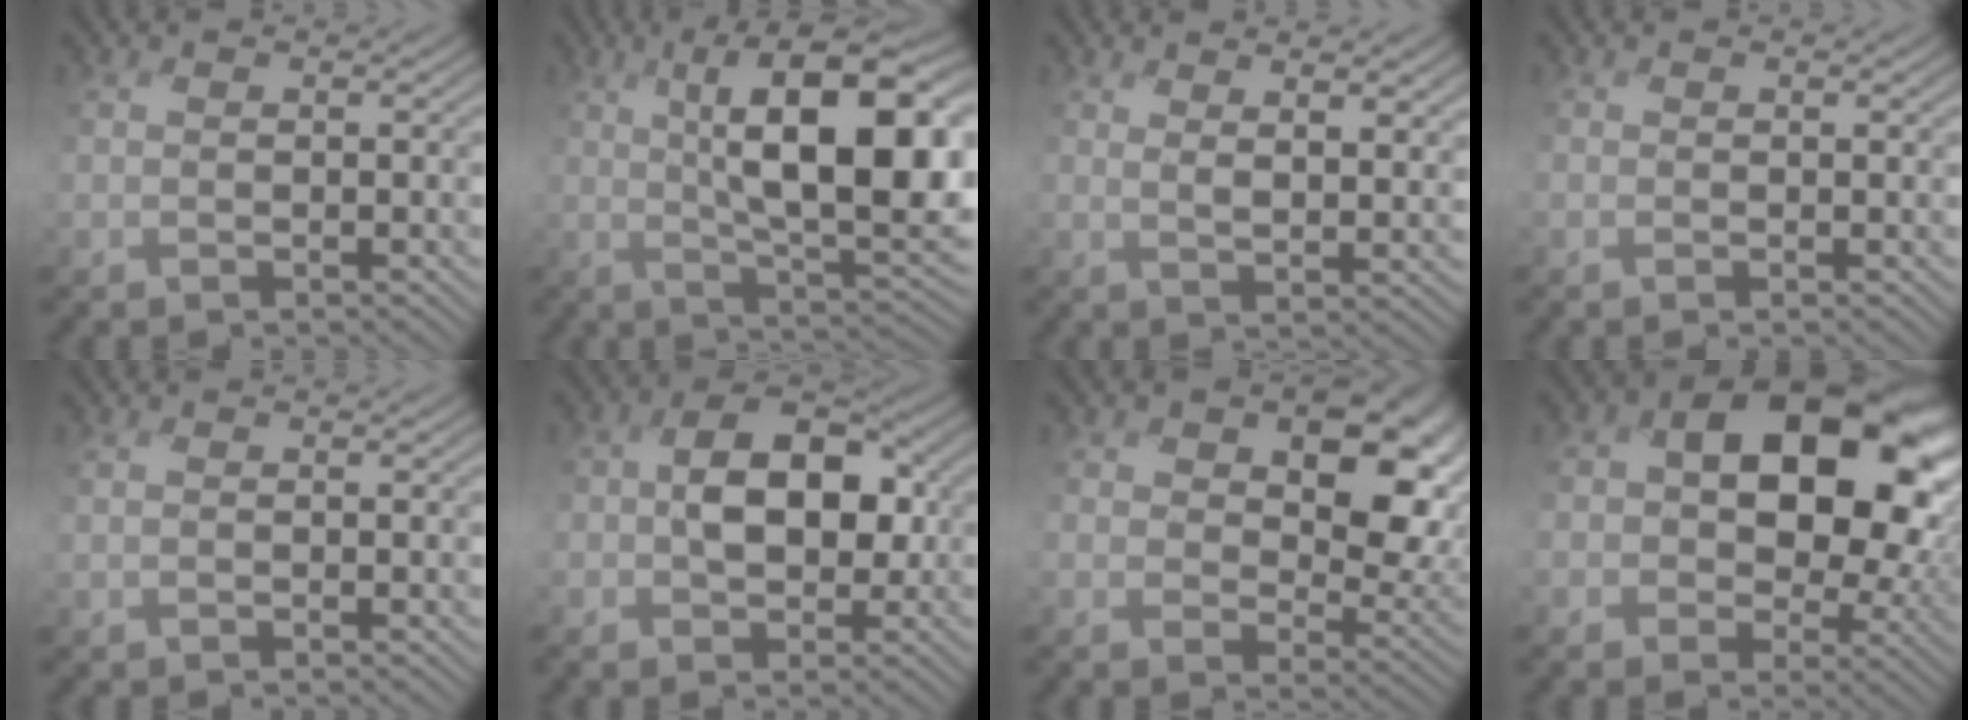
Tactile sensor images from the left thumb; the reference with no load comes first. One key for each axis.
{"total": 15.5, "fx": 3.3, "fy": 5.5, "fz": 14.1, "tx": -0.200, "ty": 0.014, "tz": 0.043}
{"total": 4.4, "fx": 2.9, "fy": 0.8, "fz": 3.2, "tx": -0.041, "ty": 0.004, "tz": 0.039}
{"total": 0.0}
{"total": 0.5, "fx": -0.1, "fy": 0.3, "fz": 0.4, "tx": -0.011, "ty": -0.001, "tz": -0.003}
{"total": 7.8, "fx": -0.3, "fy": 5.4, "fz": 5.6, "tx": -0.084, "ty": 0.009, "tz": -0.020}
{"total": 11.5, "fx": 3.5, "fy": 7.5, "fz": 8.0, "tx": -0.145, "ty": -0.010, "tz": 0.066}
{"total": 16.1, "fx": 2.8, "fy": 11.6, "fz": 10.9, "tx": -0.162, "ty": -0.018, "tz": 0.072}